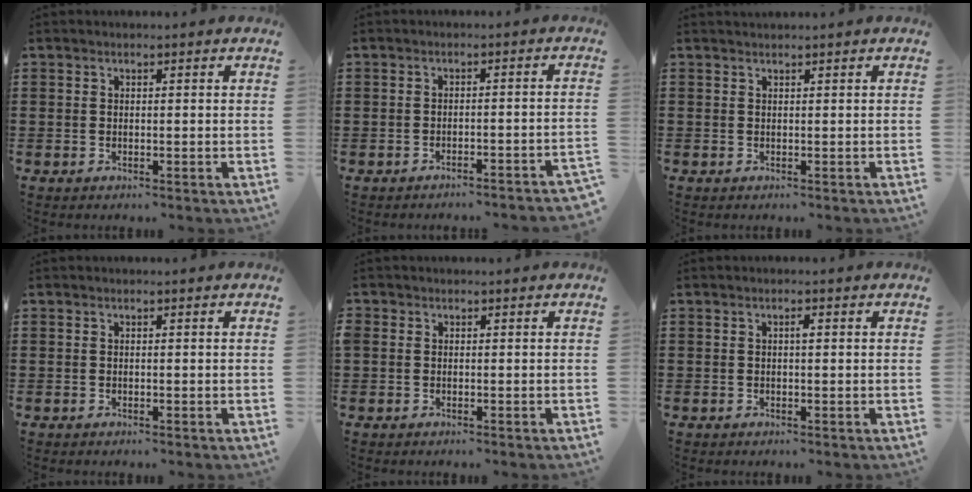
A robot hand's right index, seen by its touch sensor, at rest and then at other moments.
{"total": 2.1, "force": [-2.0, -0.2, 0.4], "torque": [-0.012, 0.000, -0.043]}
{"total": 0.0}
{"total": 0.0}
{"total": 0.8, "force": [-0.2, 0.7, 0.1], "torque": [-0.003, 0.006, -0.006]}
{"total": 0.8, "force": [0.1, 0.2, 0.8], "torque": [-0.016, 0.000, 0.002]}